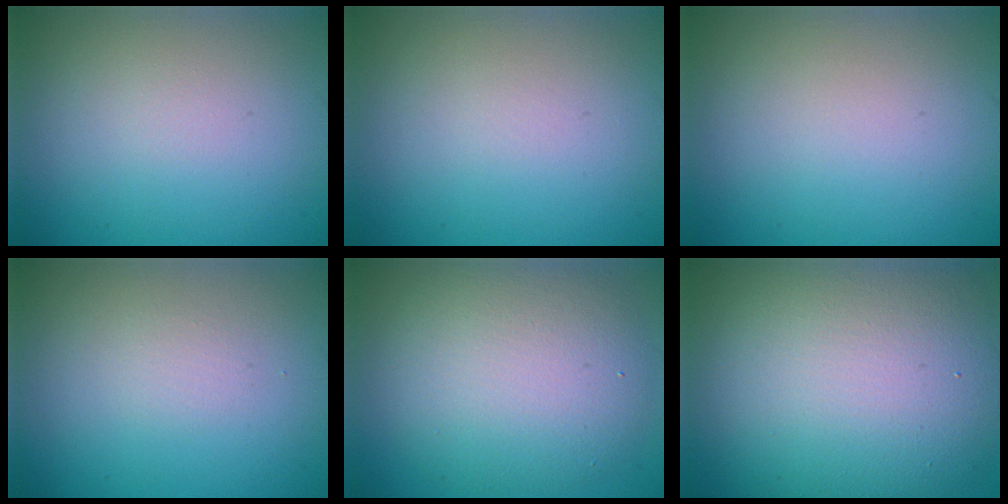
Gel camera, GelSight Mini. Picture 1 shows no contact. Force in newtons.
{"total": 0.0}
{"total": 0.0}
{"total": 0.8, "press": 0.8, "slide": 0.0}
{"total": 8.0, "press": 8.0, "slide": 0.5}
{"total": 14.4, "press": 14.4, "slide": 0.9}